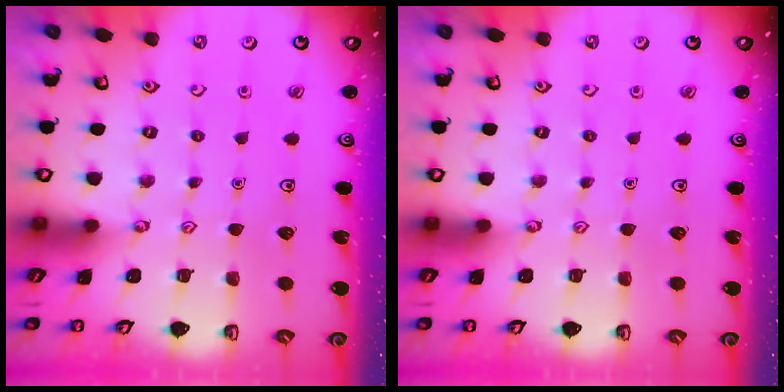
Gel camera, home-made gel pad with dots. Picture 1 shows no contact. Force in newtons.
{"total": 0.0}